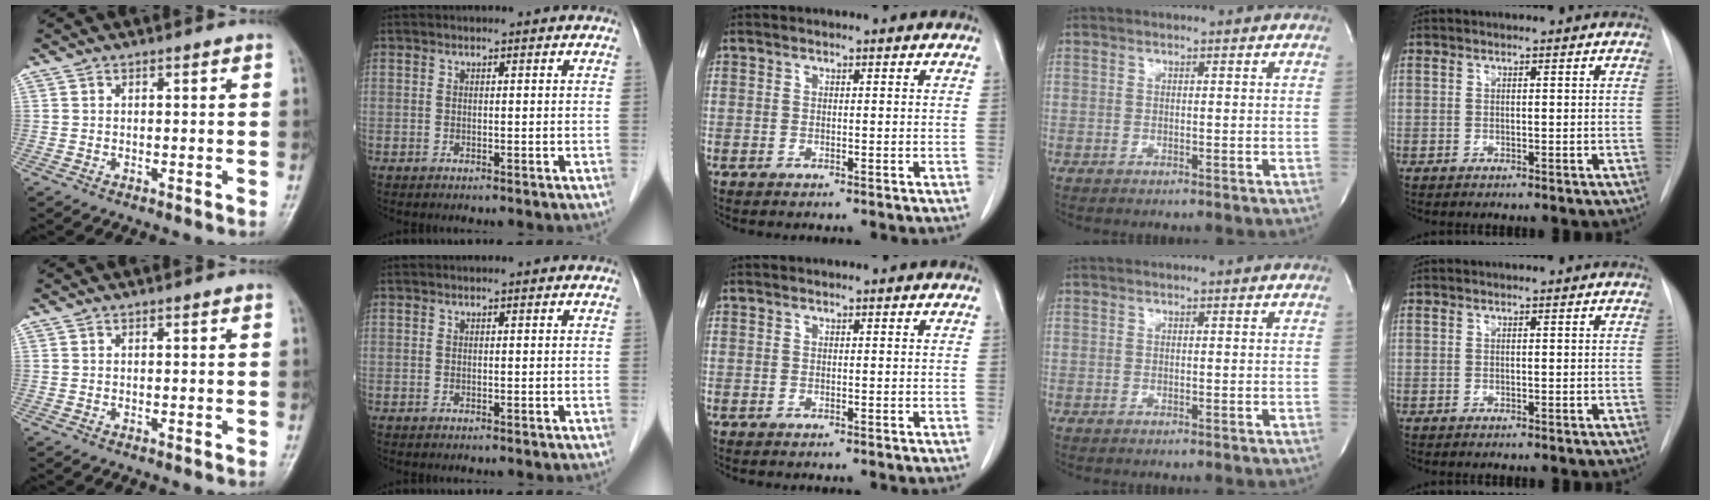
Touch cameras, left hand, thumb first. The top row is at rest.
{}